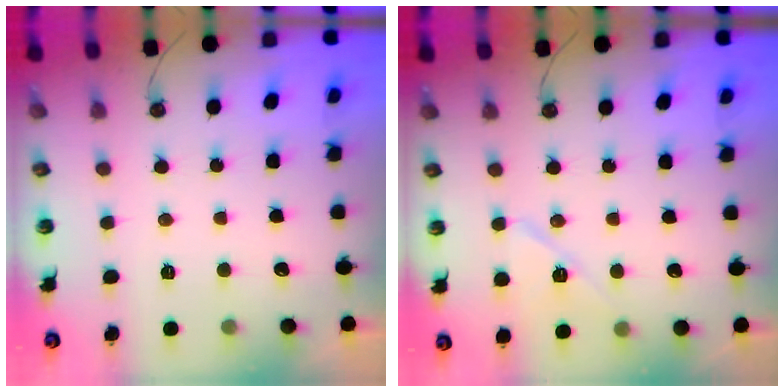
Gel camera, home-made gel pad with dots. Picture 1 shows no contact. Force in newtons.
{"total": 8.5, "press": 8.4, "slide": 1.1}